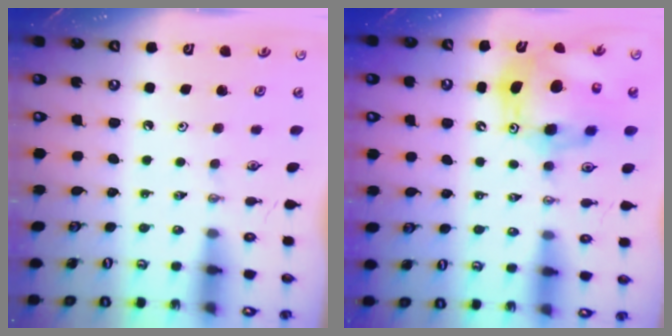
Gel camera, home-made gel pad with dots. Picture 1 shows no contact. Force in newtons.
{"total": 14.1, "press": 14.0, "slide": 1.8}